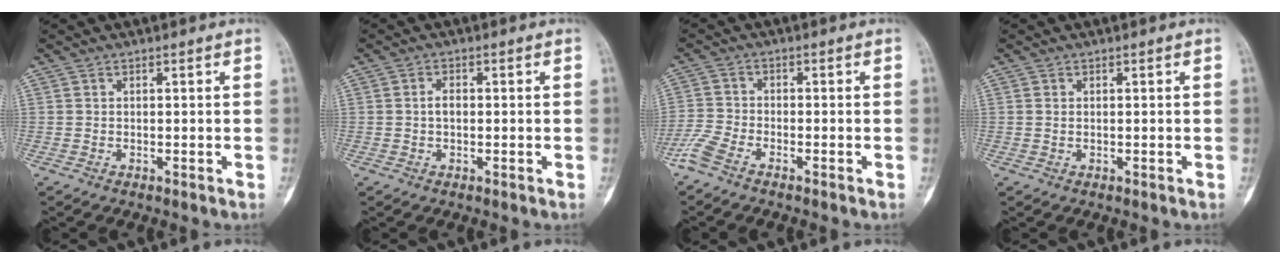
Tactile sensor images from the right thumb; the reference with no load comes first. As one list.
[{"total": 2.1, "force": [-0.1, 1.3, 1.6], "torque": [-0.032, 0.005, -0.004]}, {"total": 4.3, "force": [-3.3, 1.4, 2.4], "torque": [-0.070, 0.012, -0.074]}, {"total": 0.5, "force": [0.1, 0.4, 0.4], "torque": [-0.012, 0.002, 0.003]}]